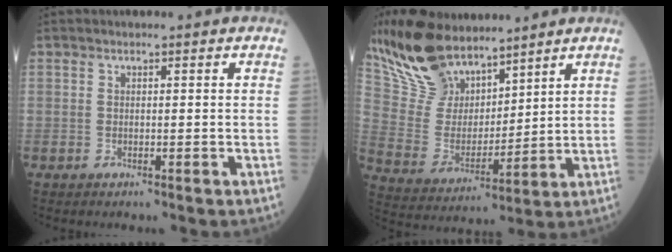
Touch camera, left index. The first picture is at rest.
{"total": 14.5, "force": [11.7, 6.4, 5.7], "torque": [-0.128, 0.027, 0.233]}